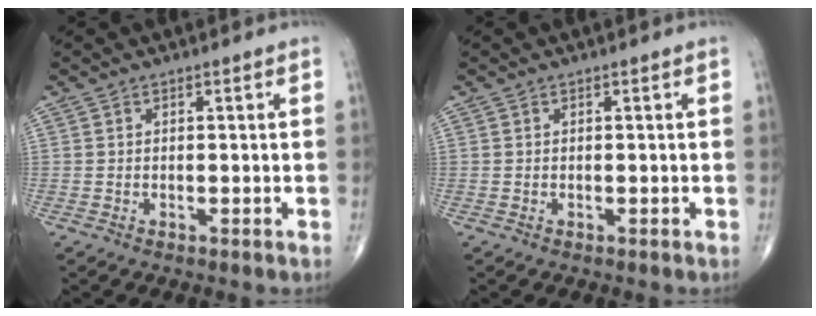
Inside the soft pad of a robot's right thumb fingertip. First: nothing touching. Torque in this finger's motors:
{"motor_torque": [0.04, 0.05, 0.05, -0.05, 0.03]}